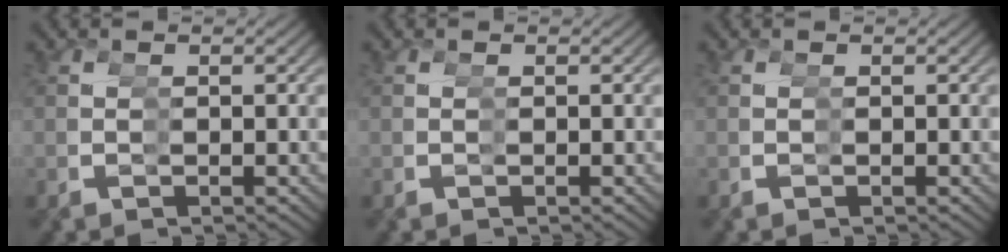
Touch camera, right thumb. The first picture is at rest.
{"total": 0.0}
{"total": 0.0}